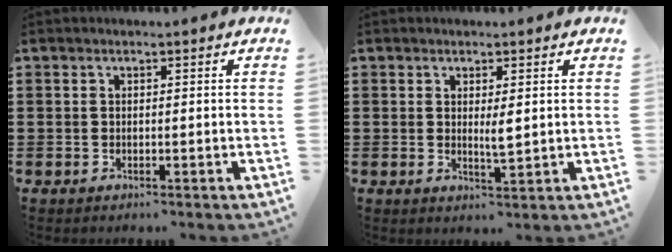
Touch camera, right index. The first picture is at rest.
{"total": 2.7, "force": [0.6, 0.6, 2.6], "torque": [-0.044, -0.004, 0.007]}